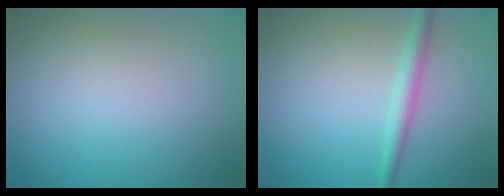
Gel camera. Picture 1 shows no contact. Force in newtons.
{"total": 2.0, "press": 2.0, "slide": 0.1}